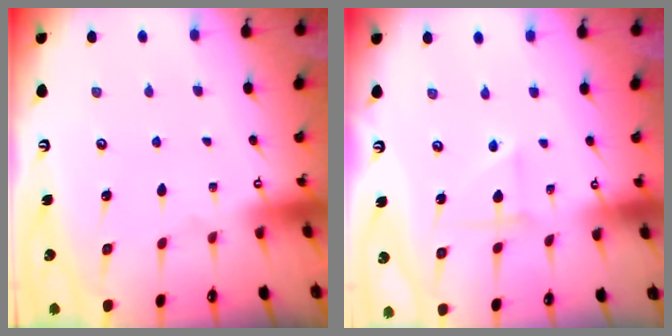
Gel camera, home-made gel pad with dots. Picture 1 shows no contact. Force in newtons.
{"total": 2.5, "press": 2.5, "slide": 0.1}